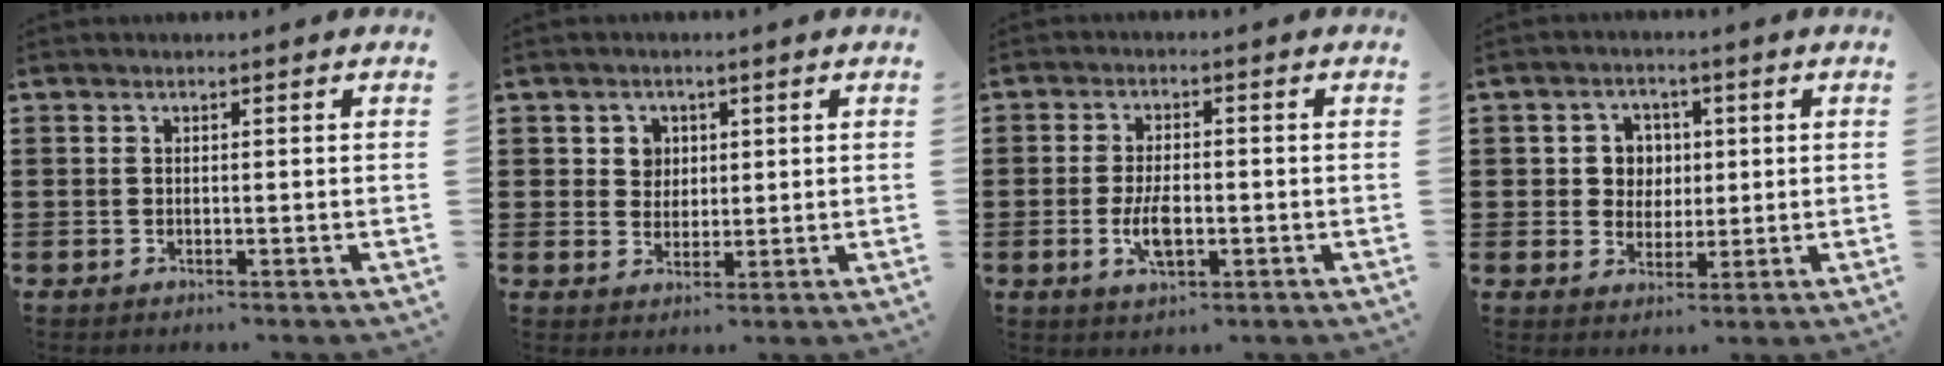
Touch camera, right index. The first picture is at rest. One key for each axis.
{"total": 3.0, "fx": 1.0, "fy": 2.7, "fz": 0.6, "tx": -0.016, "ty": 0.007, "tz": 0.015}
{"total": 5.0, "fx": -1.2, "fy": 2.2, "fz": 4.3, "tx": -0.095, "ty": -0.001, "tz": -0.025}
{"total": 4.7, "fx": 0.7, "fy": 4.4, "fz": 1.5, "tx": -0.049, "ty": 0.016, "tz": 0.009}